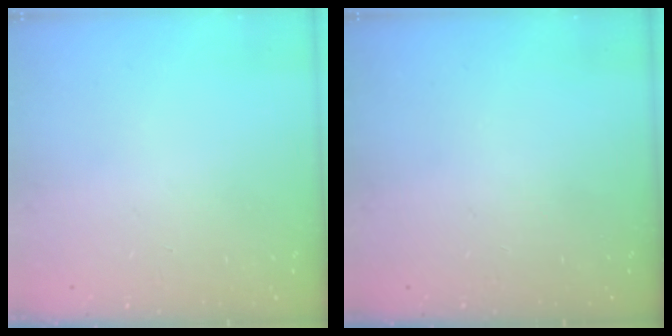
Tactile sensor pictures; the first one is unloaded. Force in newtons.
{"total": 0.0}